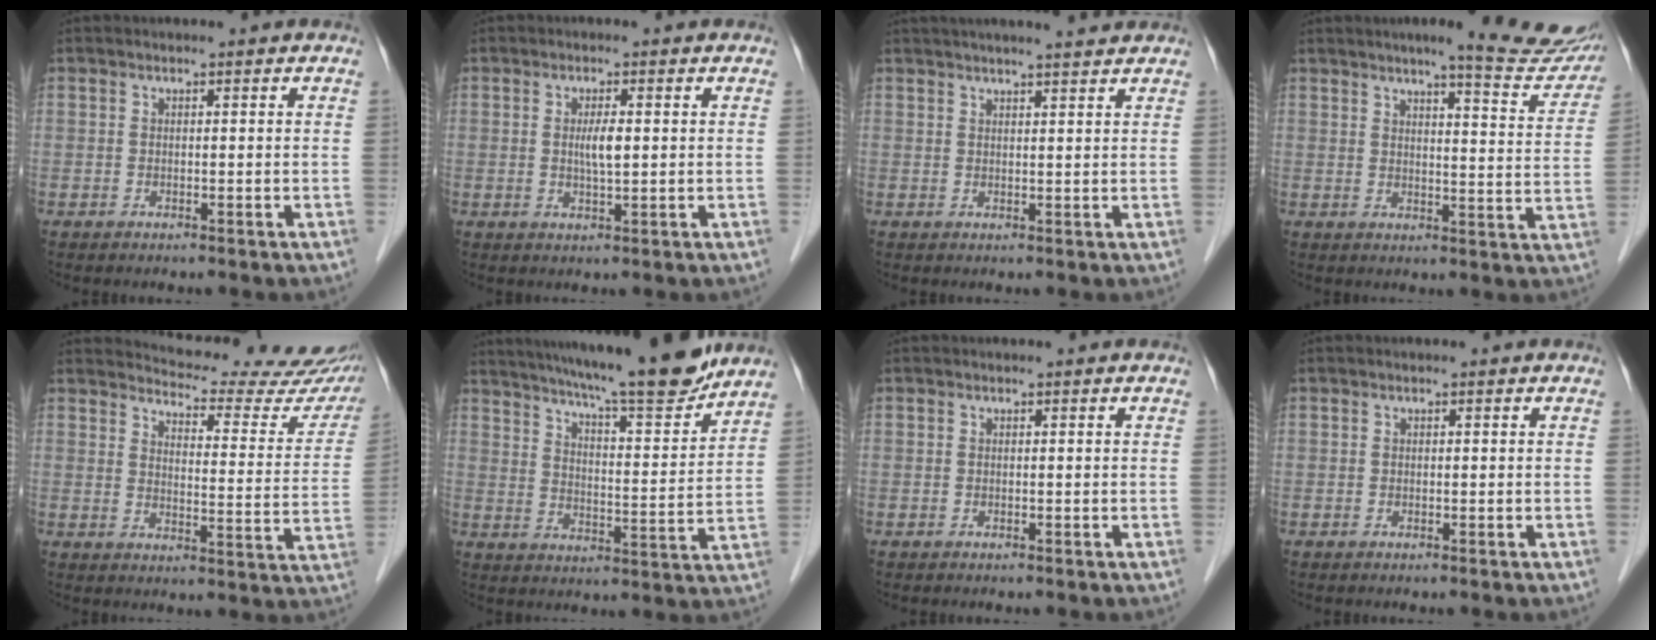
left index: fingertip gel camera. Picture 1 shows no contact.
{"total": 2.9, "force": [0.3, 0.4, 2.8], "torque": [-0.053, -0.002, 0.006]}
{"total": 9.5, "force": [8.4, 0.5, 4.4], "torque": [-0.067, 0.024, 0.107]}
{"total": 13.5, "force": [11.8, 1.4, 6.4], "torque": [-0.068, -0.022, 0.129]}
{"total": 21.6, "force": [20.5, 3.9, 5.7], "torque": [-0.062, -0.080, 0.228]}
{"total": 18.4, "force": [16.1, 0.6, 8.8], "torque": [-0.138, -0.014, 0.233]}
{"total": 0.0}
{"total": 0.0}